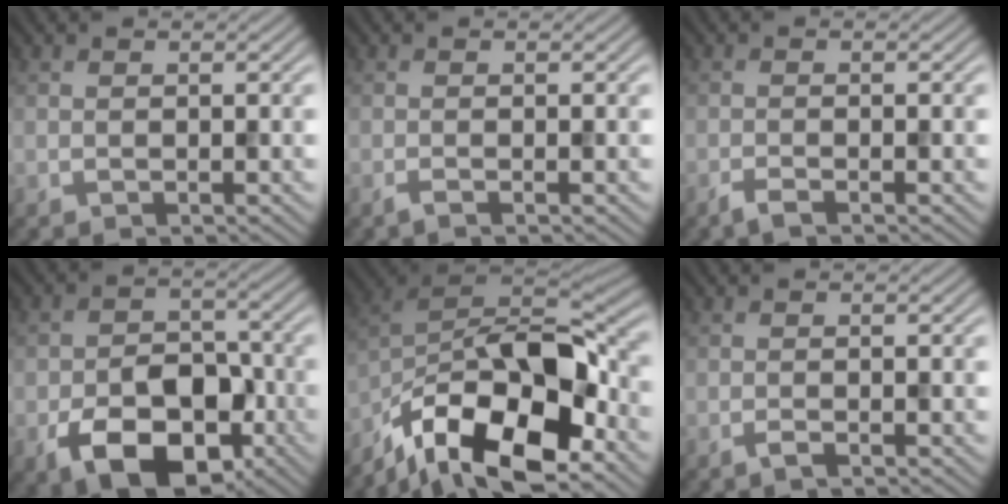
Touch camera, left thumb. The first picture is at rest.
{"total": 0.9, "force": [-0.6, 0.0, 0.7], "torque": [-0.017, 0.001, -0.016]}
{"total": 1.5, "force": [-1.1, 0.1, 1.0], "torque": [-0.019, 0.001, -0.028]}
{"total": 11.2, "force": [-5.2, 6.9, 7.0], "torque": [-0.123, -0.016, -0.085]}
{"total": 17.1, "force": [-9.6, 7.7, 11.9], "torque": [-0.241, -0.025, -0.177]}
{"total": 0.8, "force": [-0.5, 0.1, 0.6], "torque": [-0.013, 0.002, -0.012]}